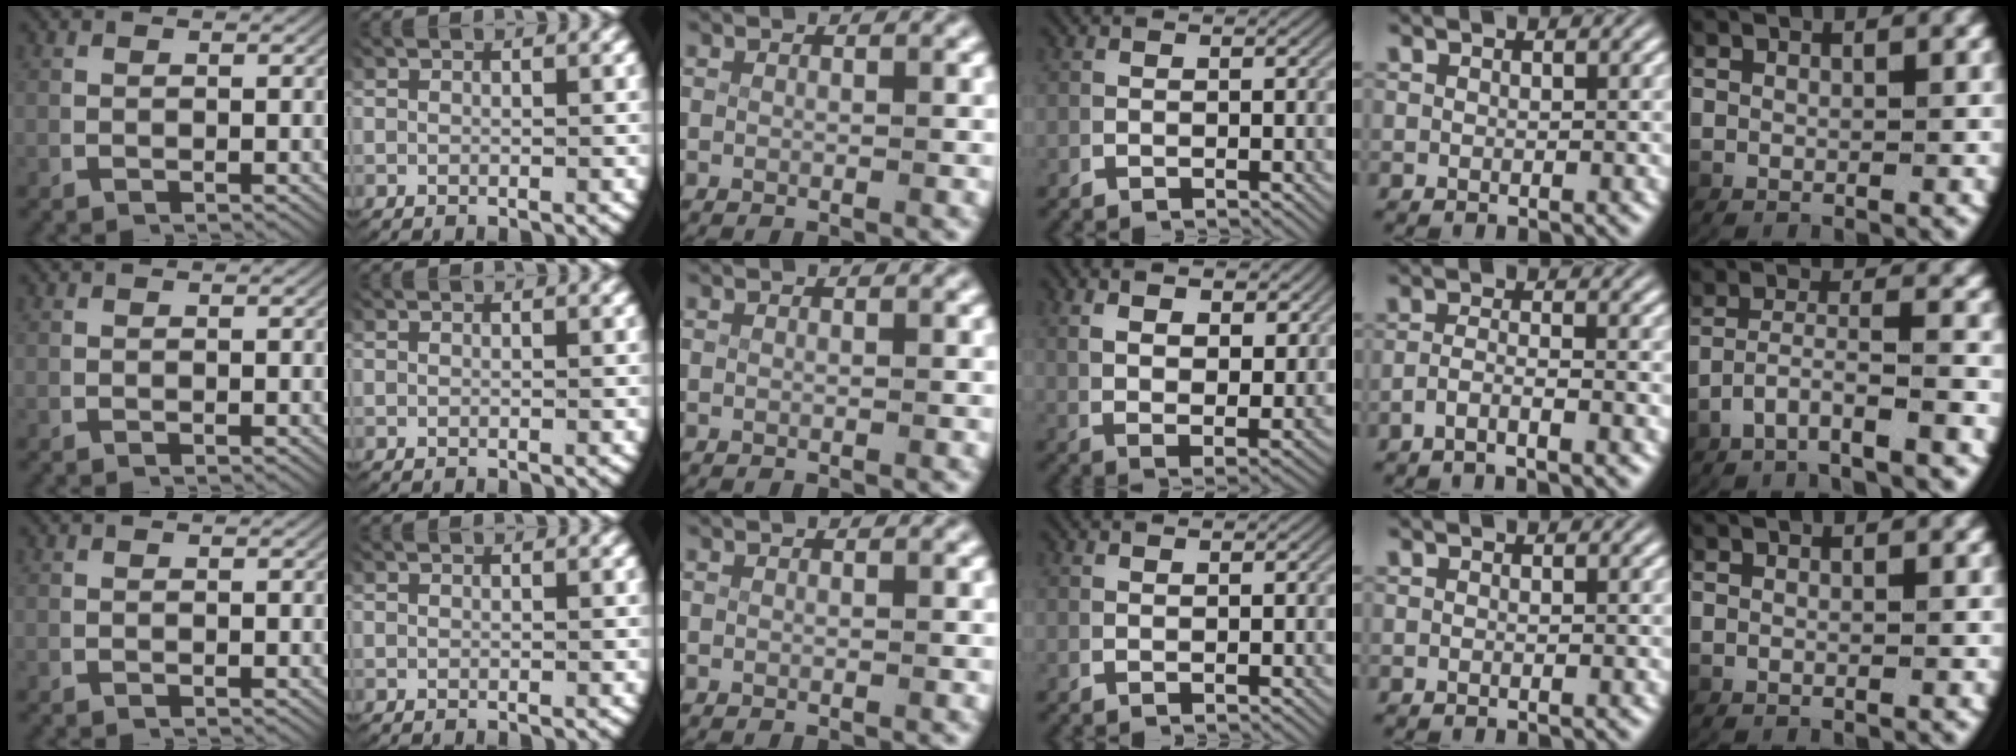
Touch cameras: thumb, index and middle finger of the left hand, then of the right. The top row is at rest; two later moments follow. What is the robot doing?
{"motion": "lift_and_place", "object": "towel"}